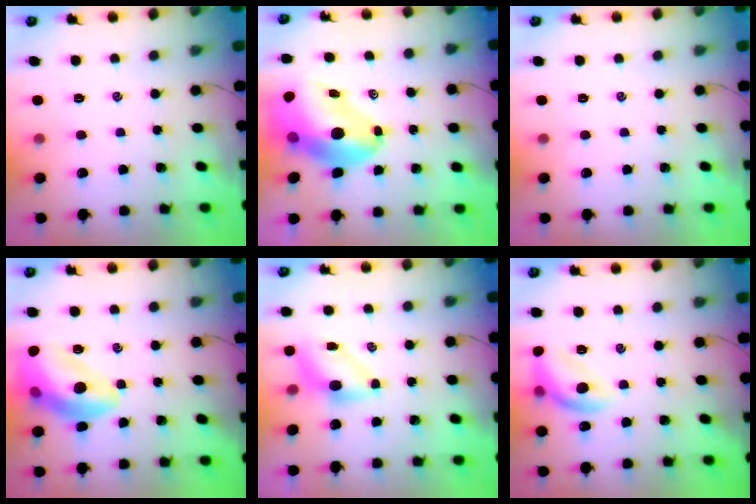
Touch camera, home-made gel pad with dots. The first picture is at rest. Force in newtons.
{"total": 15.3, "press": 14.6, "slide": 4.5}
{"total": 0.0}
{"total": 17.7, "press": 17.5, "slide": 2.7}
{"total": 5.3, "press": 5.3, "slide": 0.5}
{"total": 12.5, "press": 12.4, "slide": 1.7}